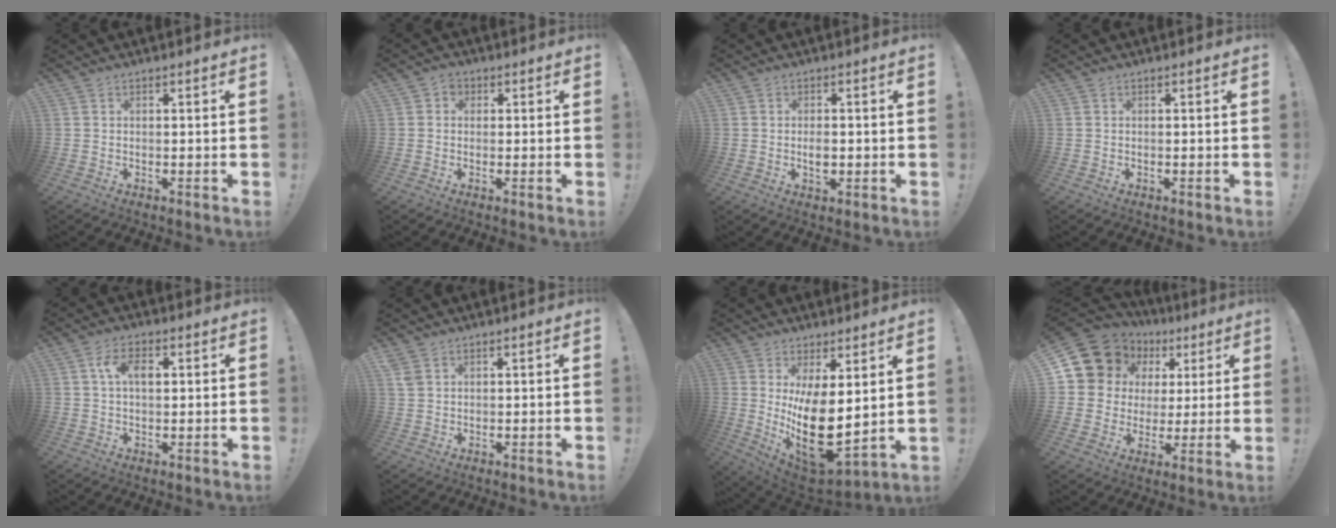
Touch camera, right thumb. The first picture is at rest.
{"total": 2.5, "force": [0.1, 2.1, 1.4], "torque": [-0.020, 0.002, 0.001]}
{"total": 3.3, "force": [-0.6, 2.5, 2.0], "torque": [-0.012, -0.003, -0.014]}
{"total": 0.0}
{"total": 5.8, "force": [1.5, 3.0, 4.8], "torque": [-0.087, 0.009, 0.025]}
{"total": 2.7, "force": [1.7, 1.7, 1.3], "torque": [-0.025, -0.002, 0.033]}
{"total": 17.0, "force": [2.0, 8.1, 14.8], "torque": [-0.235, -0.048, 0.051]}
{"total": 13.5, "force": [6.9, 10.5, 4.8], "torque": [-0.082, -0.039, 0.143]}